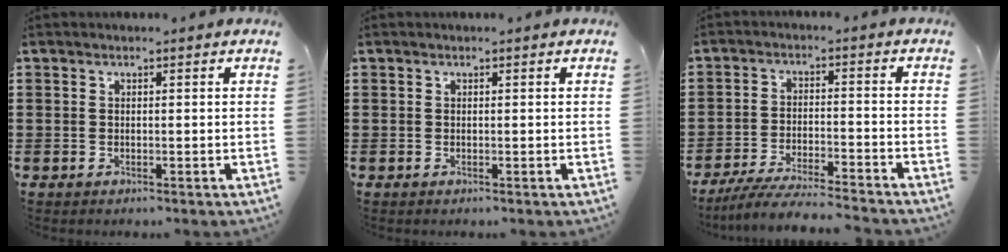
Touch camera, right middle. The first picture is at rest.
{"total": 0.0}
{"total": 6.0, "force": [-5.7, 0.1, 2.1], "torque": [-0.043, -0.010, -0.111]}